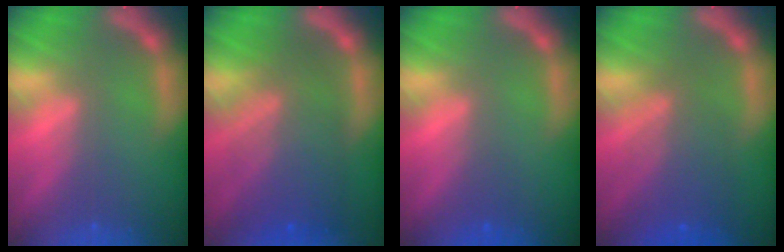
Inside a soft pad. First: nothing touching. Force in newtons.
{"total": 8.5}
{"total": 0.9}
{"total": 6.0}